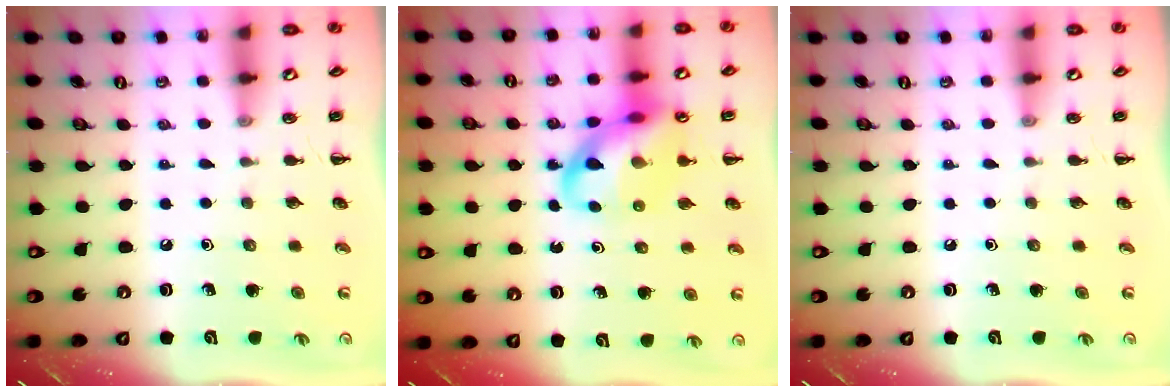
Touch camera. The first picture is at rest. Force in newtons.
{"total": 14.8, "press": 14.5, "slide": 3.1}
{"total": 0.0}